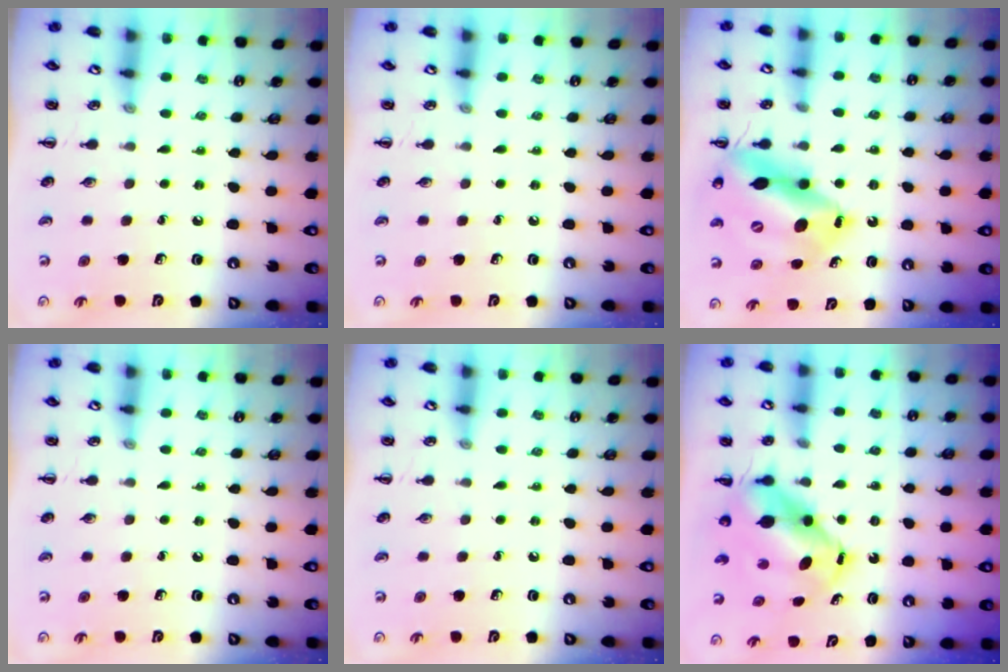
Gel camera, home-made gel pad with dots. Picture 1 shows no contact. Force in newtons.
{"total": 0.0}
{"total": 17.5, "press": 16.7, "slide": 5.3}
{"total": 0.0}
{"total": 0.0}
{"total": 7.2, "press": 6.8, "slide": 2.4}